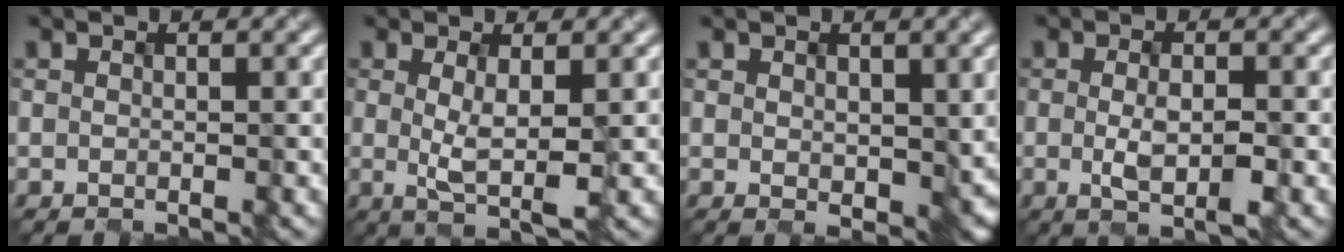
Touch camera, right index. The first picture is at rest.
{"total": 3.2, "force": [-0.3, 0.7, 3.1], "torque": [-0.063, -0.009, 0.005]}
{"total": 3.0, "force": [0.9, 1.7, 2.2], "torque": [-0.042, -0.004, 0.028]}
{"total": 3.0, "force": [-0.9, 0.7, 2.7], "torque": [-0.057, -0.004, -0.011]}